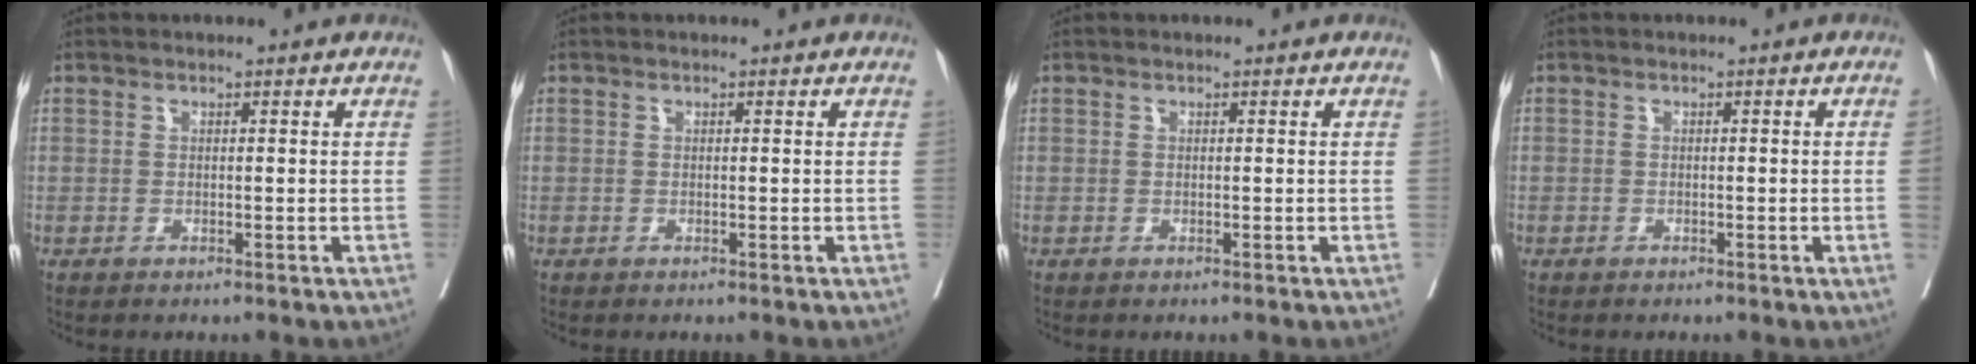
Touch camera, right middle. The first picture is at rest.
{"total": 0.0}
{"total": 0.0}
{"total": 0.8, "force": [-0.1, -0.3, 0.7], "torque": [-0.009, -0.001, -0.001]}